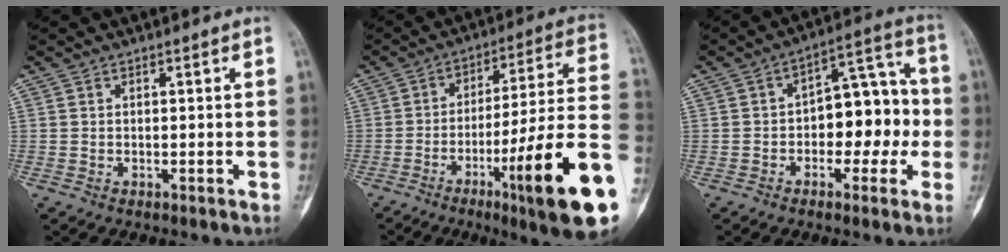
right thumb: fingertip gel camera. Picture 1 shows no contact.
{"total": 22.5, "force": [-7.9, 1.7, 20.9], "torque": [-0.285, 0.017, -0.120]}
{"total": 12.7, "force": [-1.6, 7.6, 10.0], "torque": [-0.094, 0.052, -0.027]}